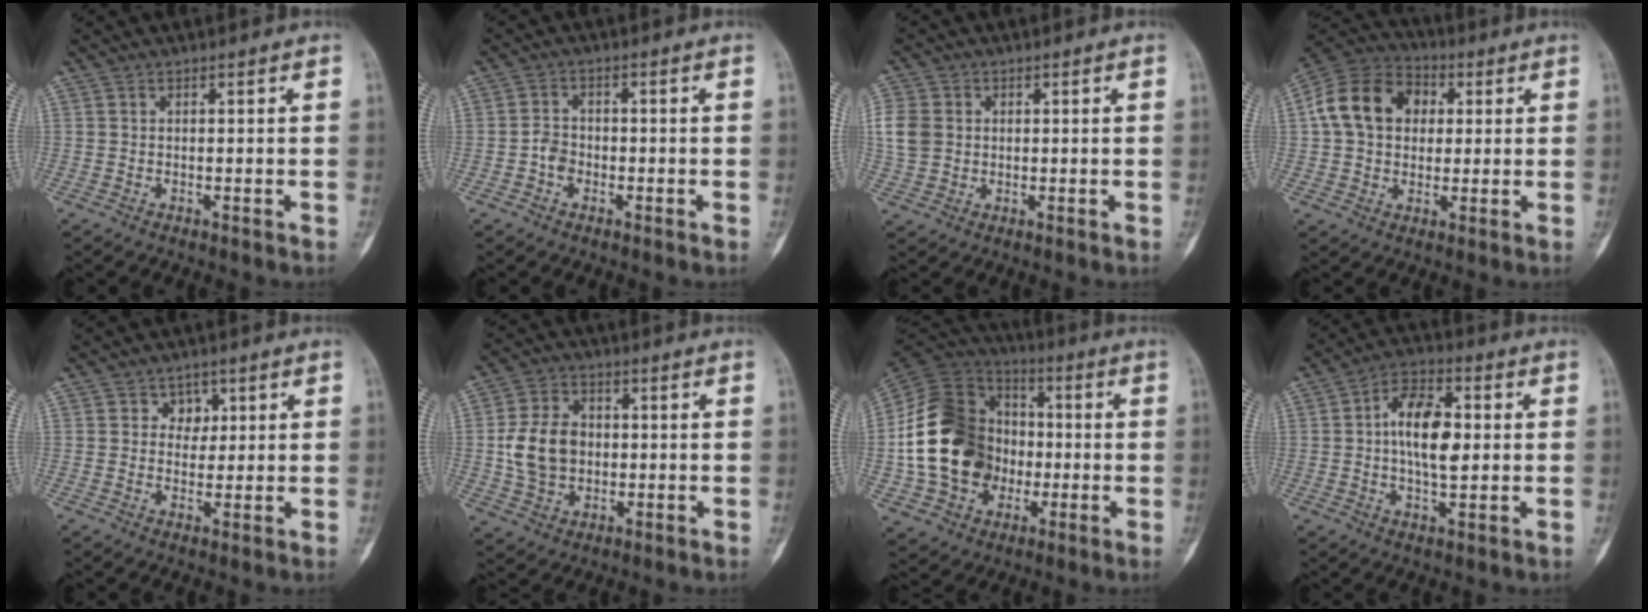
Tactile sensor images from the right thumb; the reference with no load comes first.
{"total": 3.2, "force": [-1.1, 2.5, 1.6], "torque": [-0.017, 0.012, -0.025]}
{"total": 8.3, "force": [1.1, 7.1, 4.2], "torque": [-0.097, 0.005, 0.023]}
{"total": 15.6, "force": [2.7, 12.1, 9.5], "torque": [-0.159, 0.023, 0.039]}
{"total": 3.5, "force": [1.3, 3.1, 1.2], "torque": [0.014, -0.003, 0.014]}
{"total": 10.9, "force": [-0.1, 8.4, 6.9], "torque": [-0.107, 0.010, -0.001]}
{"total": 22.6, "force": [-2.1, 18.2, 13.2], "torque": [-0.224, 0.030, -0.029]}
{"total": 11.7, "force": [0.9, 5.9, 10.0], "torque": [-0.157, 0.010, 0.010]}